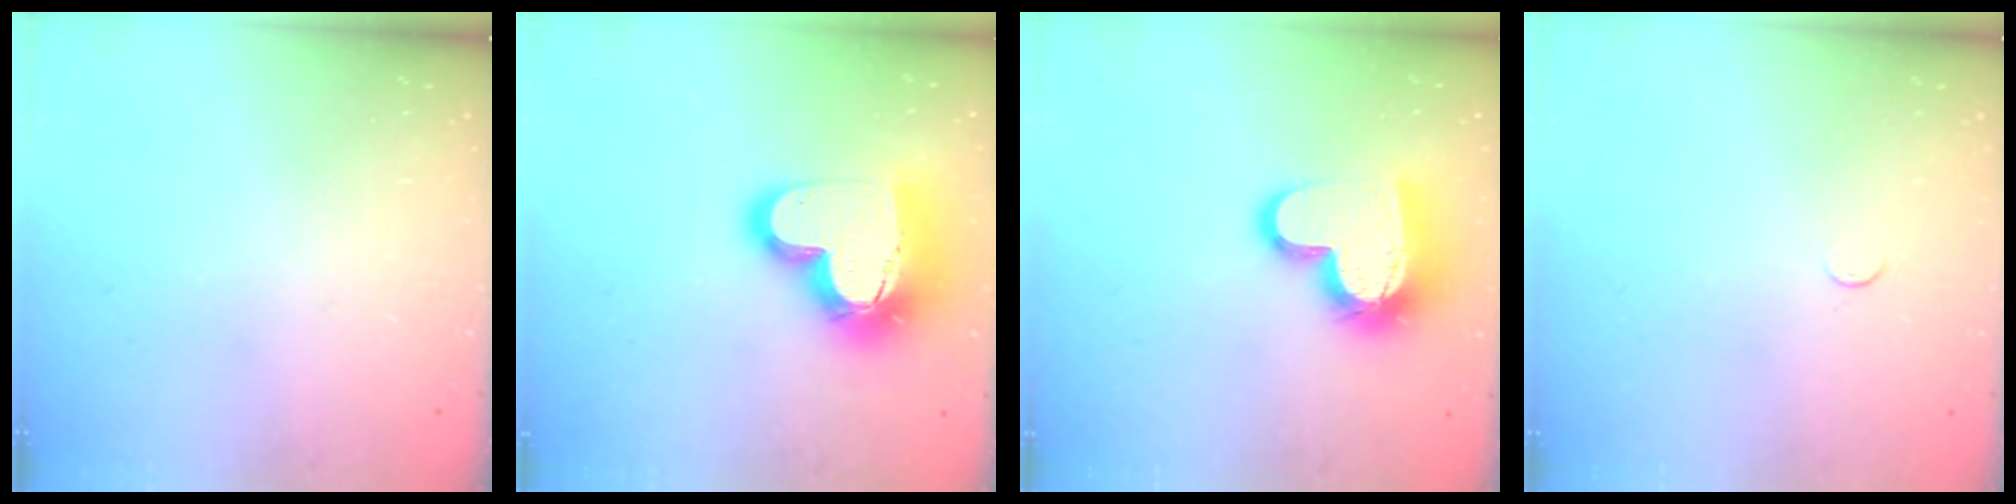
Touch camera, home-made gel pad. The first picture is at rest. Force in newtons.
{"total": 22.3, "press": 22.3, "slide": 1.7}
{"total": 18.9, "press": 18.9, "slide": 1.4}
{"total": 2.4, "press": 2.4, "slide": 0.3}